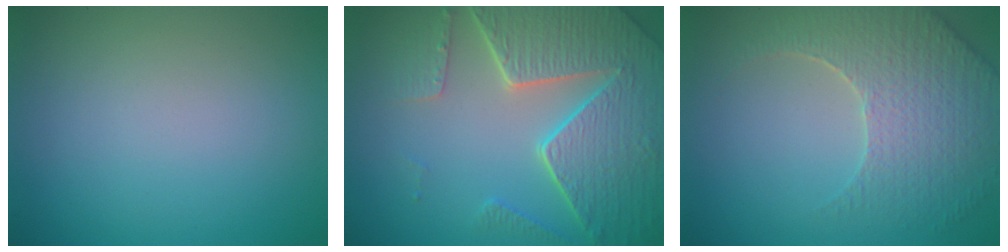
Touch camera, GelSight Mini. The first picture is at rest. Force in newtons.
{"total": 8.3, "press": 6.1, "slide": 5.6}
{"total": 5.0, "press": 4.6, "slide": 1.9}